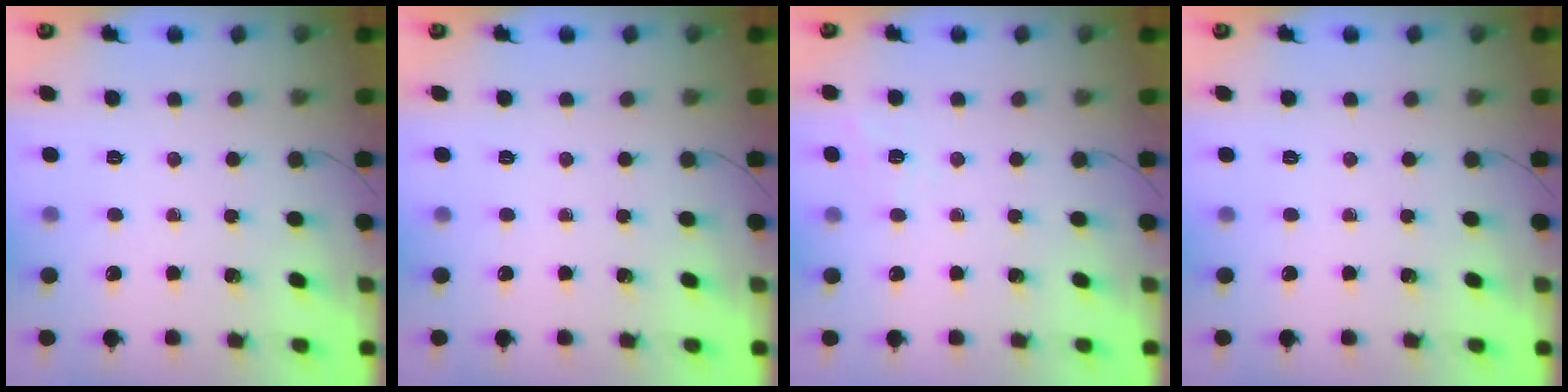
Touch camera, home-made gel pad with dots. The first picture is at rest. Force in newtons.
{"total": 0.0}
{"total": 3.7, "press": 3.3, "slide": 1.7}
{"total": 0.0}